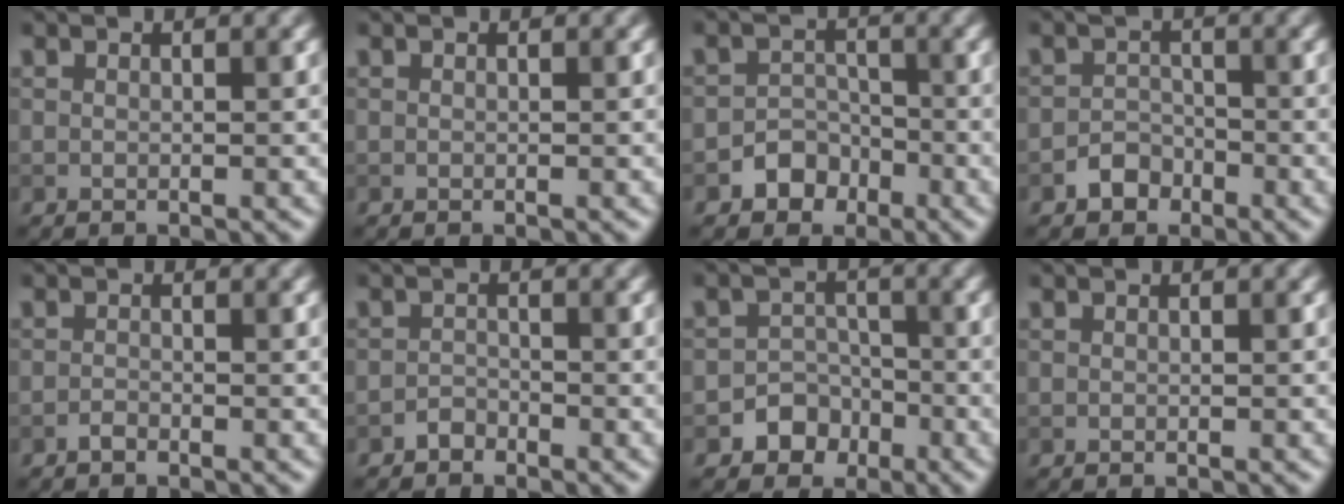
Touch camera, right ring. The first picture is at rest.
{"total": 0.0}
{"total": 2.7, "force": [-1.5, 2.2, 0.6], "torque": [0.013, 0.009, -0.028]}
{"total": 2.0, "force": [-1.2, 1.5, 0.5], "torque": [0.001, 0.006, -0.023]}
{"total": 0.6, "force": [-0.5, 0.2, 0.2], "torque": [-0.004, 0.000, -0.012]}
{"total": 1.0, "force": [-0.9, 0.5, 0.1], "torque": [0.003, 0.003, -0.017]}
{"total": 3.6, "force": [-2.0, 3.0, 0.5], "torque": [0.032, 0.008, -0.043]}
{"total": 0.0}